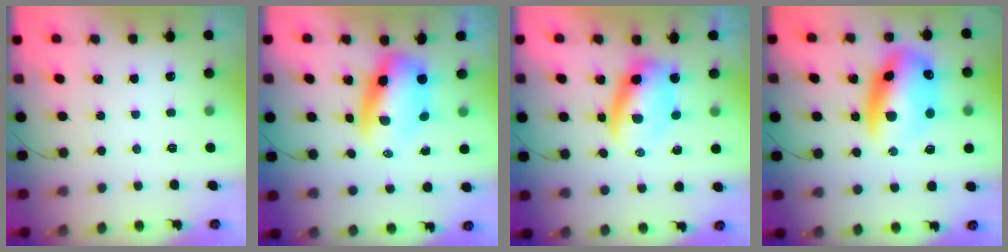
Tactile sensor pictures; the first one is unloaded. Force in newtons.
{"total": 7.5, "press": 7.2, "slide": 2.1}
{"total": 6.2, "press": 6.0, "slide": 1.6}
{"total": 16.4, "press": 16.1, "slide": 3.5}